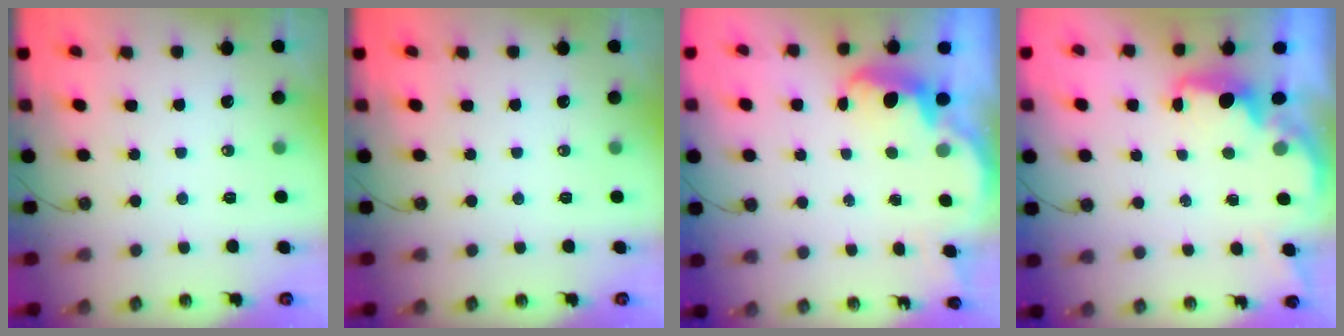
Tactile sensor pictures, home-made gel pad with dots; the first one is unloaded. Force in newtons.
{"total": 0.0}
{"total": 3.5, "press": 3.5, "slide": 0.7}
{"total": 2.1, "press": 2.0, "slide": 0.8}